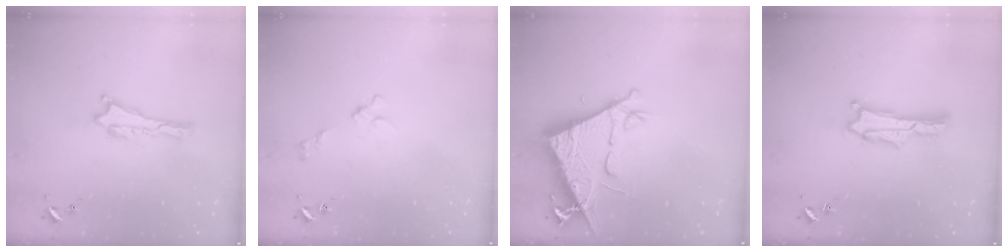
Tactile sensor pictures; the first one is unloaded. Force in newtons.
{"total": 2.7, "press": 2.6, "slide": 0.3}
{"total": 9.2, "press": 9.1, "slide": 1.4}
{"total": 1.7, "press": 1.7, "slide": 0.3}